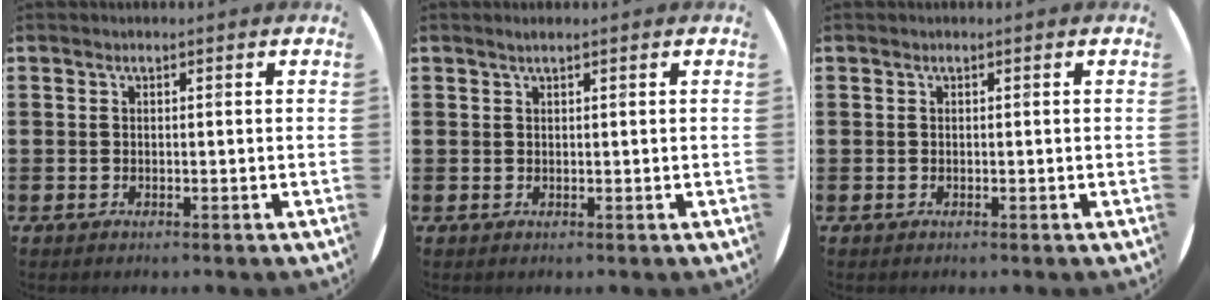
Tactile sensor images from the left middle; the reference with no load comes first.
{"total": 0.8, "force": [0.6, 0.0, 0.5], "torque": [-0.010, 0.001, 0.011]}
{"total": 0.0}